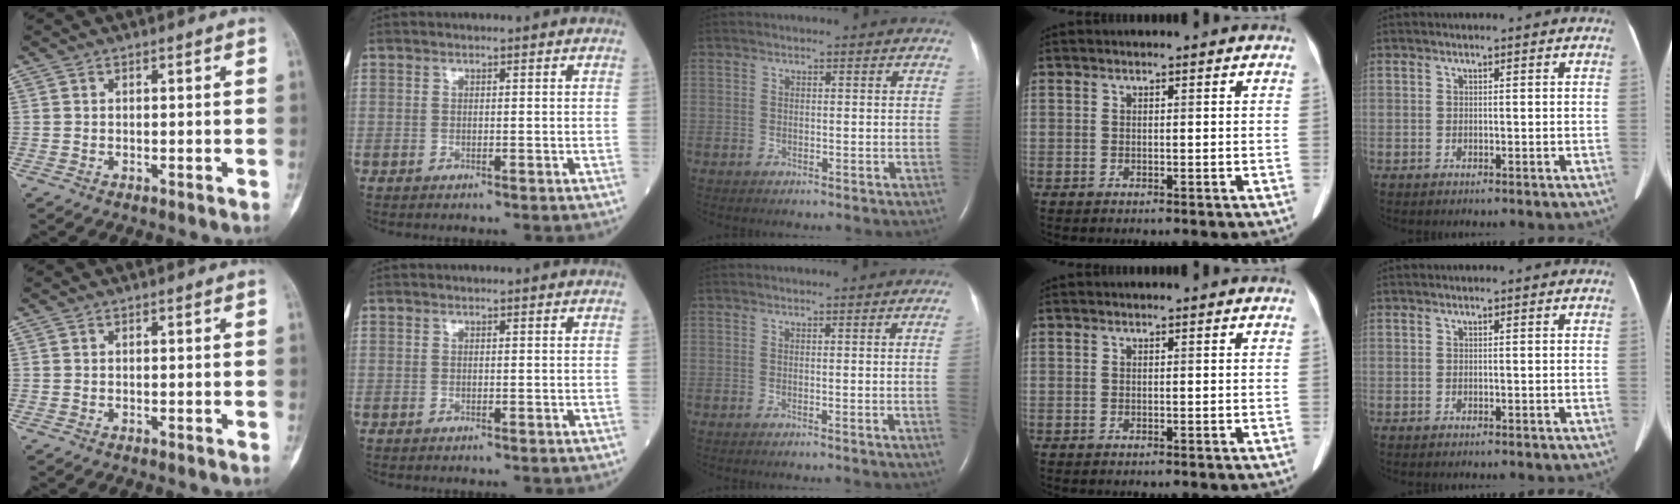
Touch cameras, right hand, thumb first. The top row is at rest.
{"middle": {"total": 1.9, "force": [-0.2, -0.9, 1.7], "torque": [-0.020, -0.001, -0.002]}}